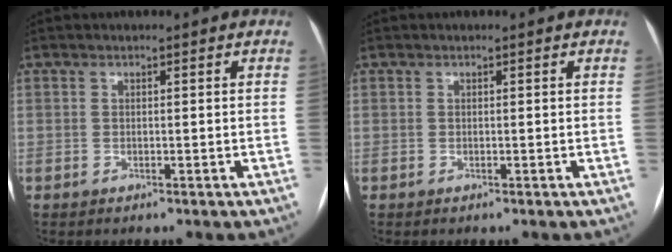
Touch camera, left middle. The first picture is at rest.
{"total": 0.0}